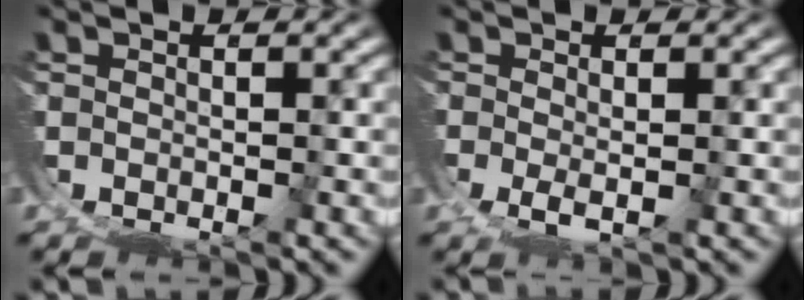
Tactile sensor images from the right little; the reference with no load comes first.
{"total": 2.0, "force": [1.4, -1.3, 0.7], "torque": [-0.017, -0.003, 0.026]}